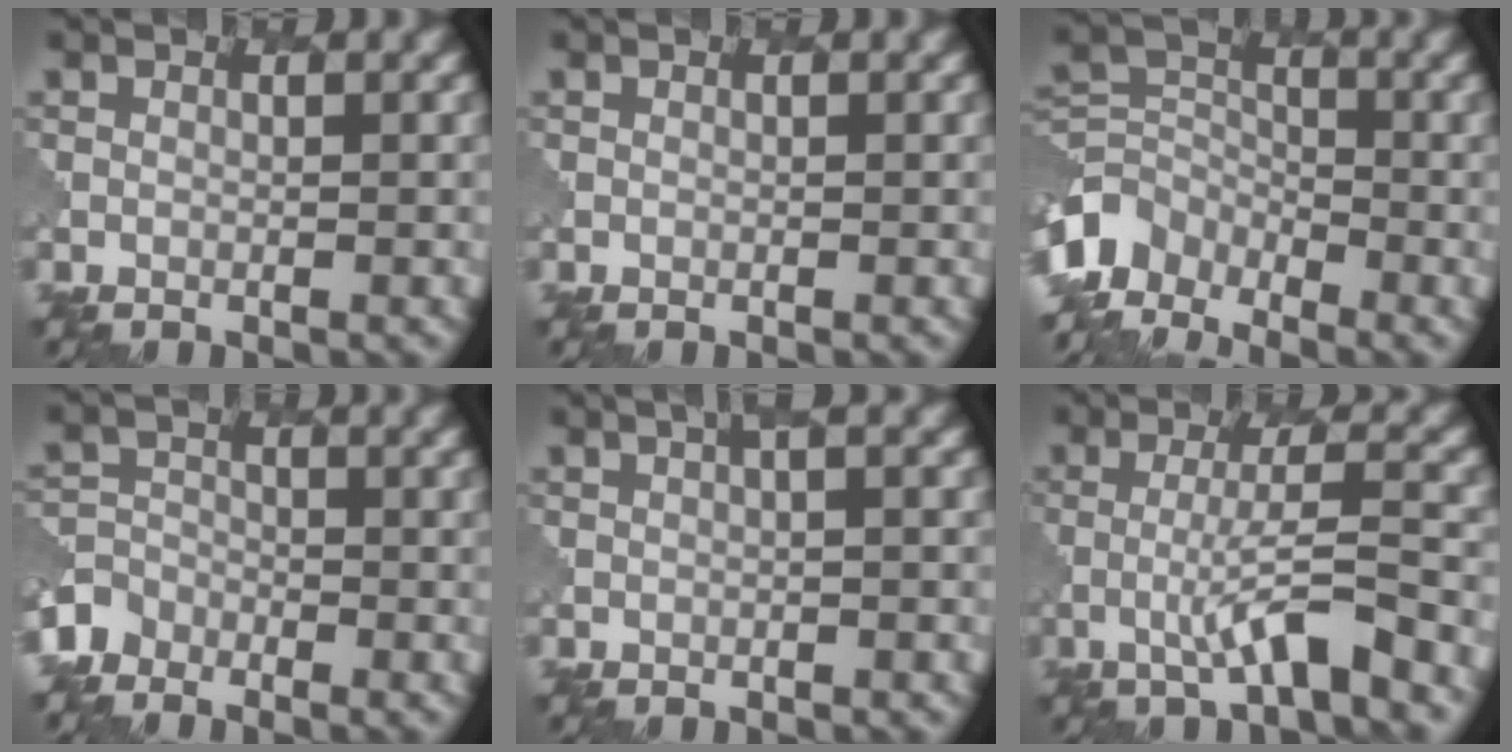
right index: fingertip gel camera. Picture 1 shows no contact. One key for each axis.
{"total": 0.0}
{"total": 5.6, "fx": -4.2, "fy": 3.4, "fz": 1.6, "tx": -0.029, "ty": -0.008, "tz": -0.092}
{"total": 2.8, "fx": -2.4, "fy": 1.5, "fz": -0.2, "tx": 0.008, "ty": -0.007, "tz": -0.055}
{"total": 1.7, "fx": 0.5, "fy": 0.3, "fz": 1.6, "tx": -0.019, "ty": 0.004, "tz": 0.010}
{"total": 4.3, "fx": -1.4, "fy": 0.6, "fz": 4.1, "tx": -0.066, "ty": 0.010, "tz": -0.032}